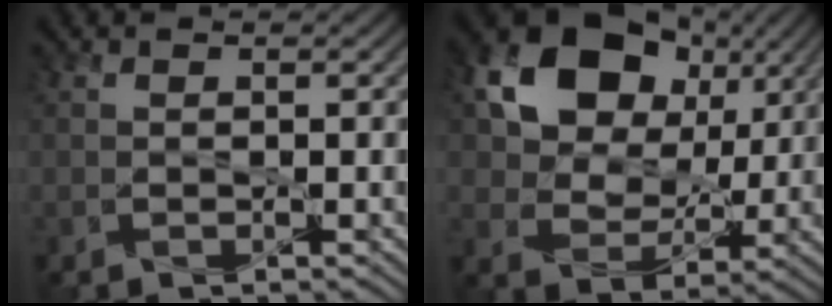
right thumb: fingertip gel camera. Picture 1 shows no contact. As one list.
[{"total": 14.2, "force": [5.5, 10.4, 8.0], "torque": [-0.158, 0.012, 0.097]}]